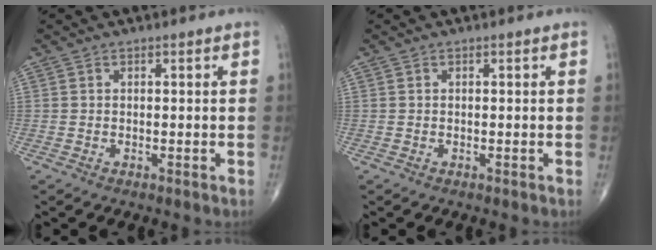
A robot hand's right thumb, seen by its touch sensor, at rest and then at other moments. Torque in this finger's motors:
{"motor_torque": [-0.04, 0.18, -0.17, -0.08, 0.01]}